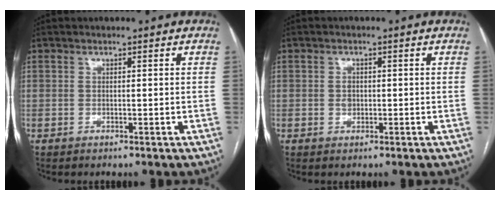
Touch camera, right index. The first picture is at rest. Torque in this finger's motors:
{"motor_torque": [0.47, 0.17, 0.00, 0.02]}